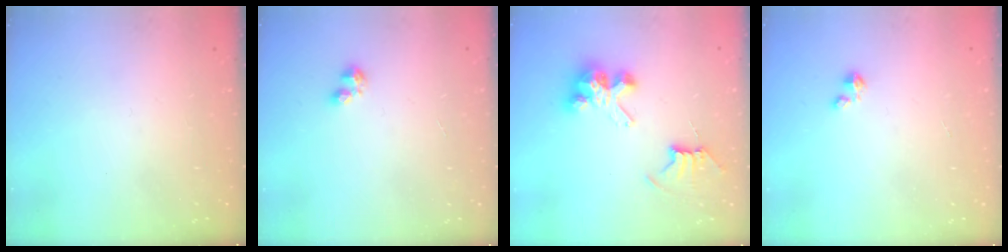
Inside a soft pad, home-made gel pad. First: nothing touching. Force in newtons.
{"total": 2.8, "press": 2.8, "slide": 0.5}
{"total": 7.7, "press": 7.7, "slide": 0.3}
{"total": 1.4, "press": 1.4, "slide": 0.2}